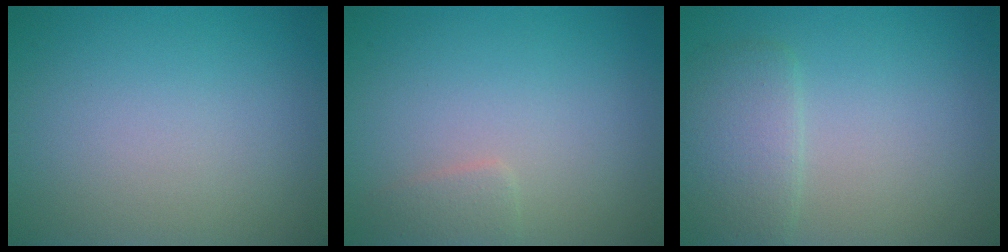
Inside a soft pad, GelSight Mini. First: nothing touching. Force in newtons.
{"total": 1.2, "press": 1.2, "slide": 0.0}
{"total": 3.0, "press": 3.0, "slide": 0.1}